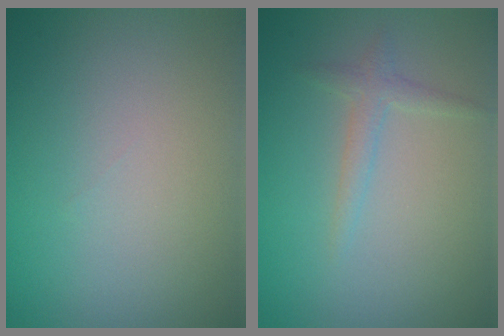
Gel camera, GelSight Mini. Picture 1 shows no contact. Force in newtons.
{"total": 1.5, "press": 1.5, "slide": 0.1}